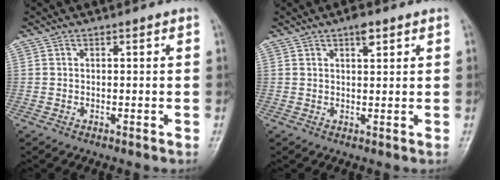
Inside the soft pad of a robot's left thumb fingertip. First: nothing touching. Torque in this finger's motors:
{"motor_torque": [0.60, 0.30, 0.17, -0.28, 0.01]}